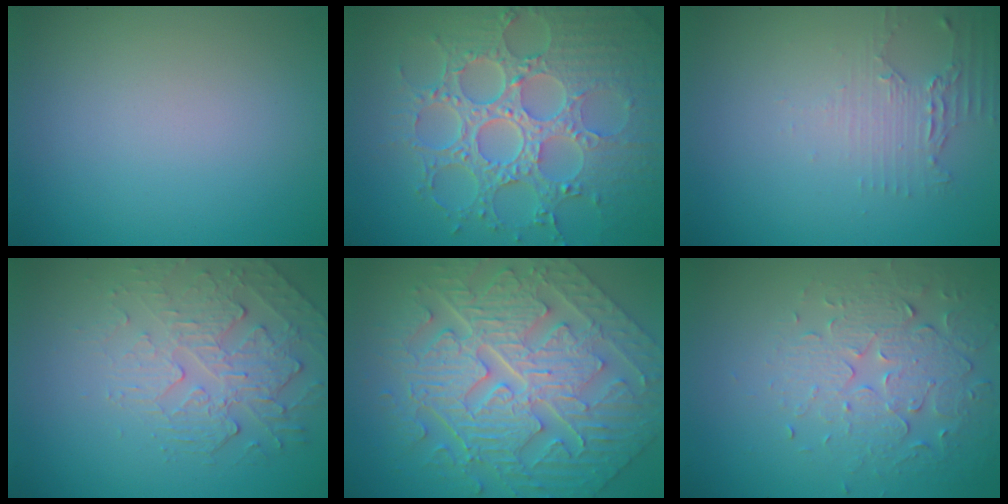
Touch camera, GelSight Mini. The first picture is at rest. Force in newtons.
{"total": 8.9, "press": 6.6, "slide": 6.0}
{"total": 2.3, "press": 1.6, "slide": 1.6}
{"total": 2.7, "press": 2.1, "slide": 1.7}
{"total": 11.0, "press": 7.8, "slide": 7.8}
{"total": 4.4, "press": 3.5, "slide": 2.7}